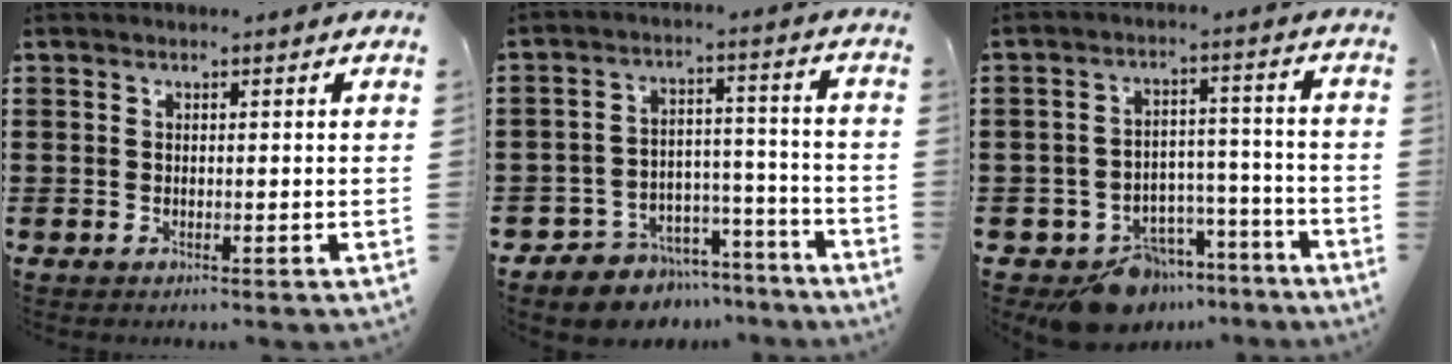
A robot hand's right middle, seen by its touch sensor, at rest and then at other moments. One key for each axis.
{"total": 6.3, "fx": -5.7, "fy": 2.6, "fz": -0.1, "tx": 0.000, "ty": 0.029, "tz": -0.113}
{"total": 9.5, "fx": -8.4, "fy": 4.1, "fz": 2.1, "tx": -0.023, "ty": 0.042, "tz": -0.152}